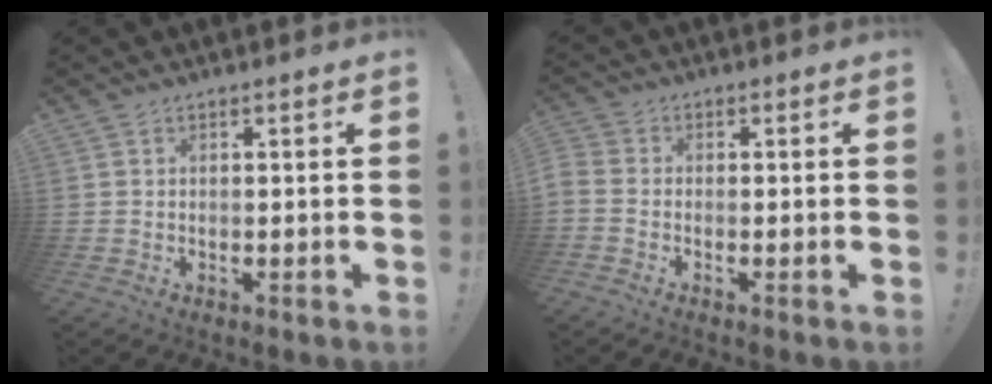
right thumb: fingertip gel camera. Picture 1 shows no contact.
{"total": 1.9, "force": [-1.0, 1.1, 1.2], "torque": [-0.031, 0.006, -0.017]}